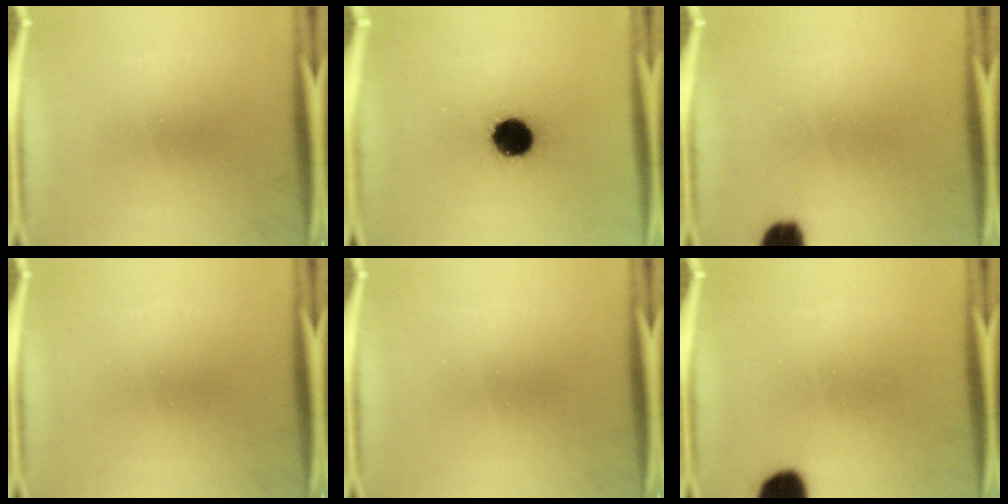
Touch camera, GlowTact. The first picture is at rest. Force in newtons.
{"total": 12.5}
{"total": 6.0}
{"total": 0.0}
{"total": 0.0}
{"total": 8.6}